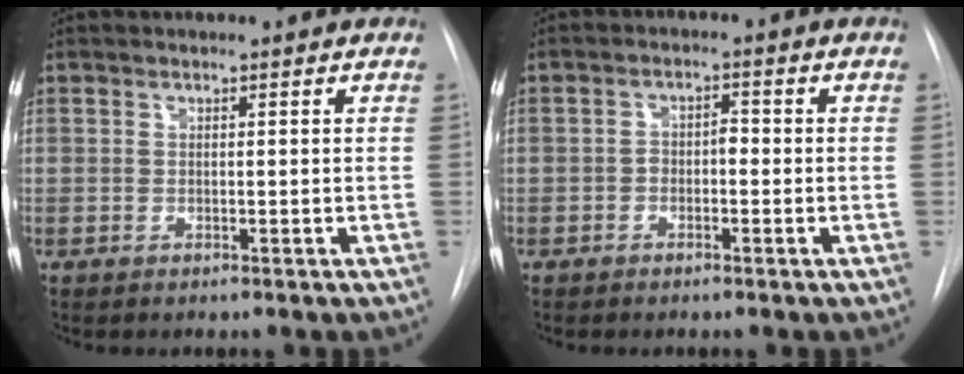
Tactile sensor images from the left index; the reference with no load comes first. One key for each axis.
{"total": 2.4, "fx": -0.7, "fy": 1.4, "fz": 1.8, "tx": -0.024, "ty": 0.013, "tz": -0.013}